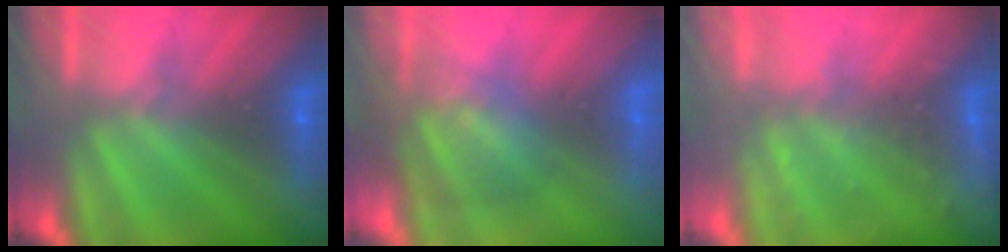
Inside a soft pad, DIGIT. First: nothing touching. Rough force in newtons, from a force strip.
{"total": 3.9}
{"total": 2.2}